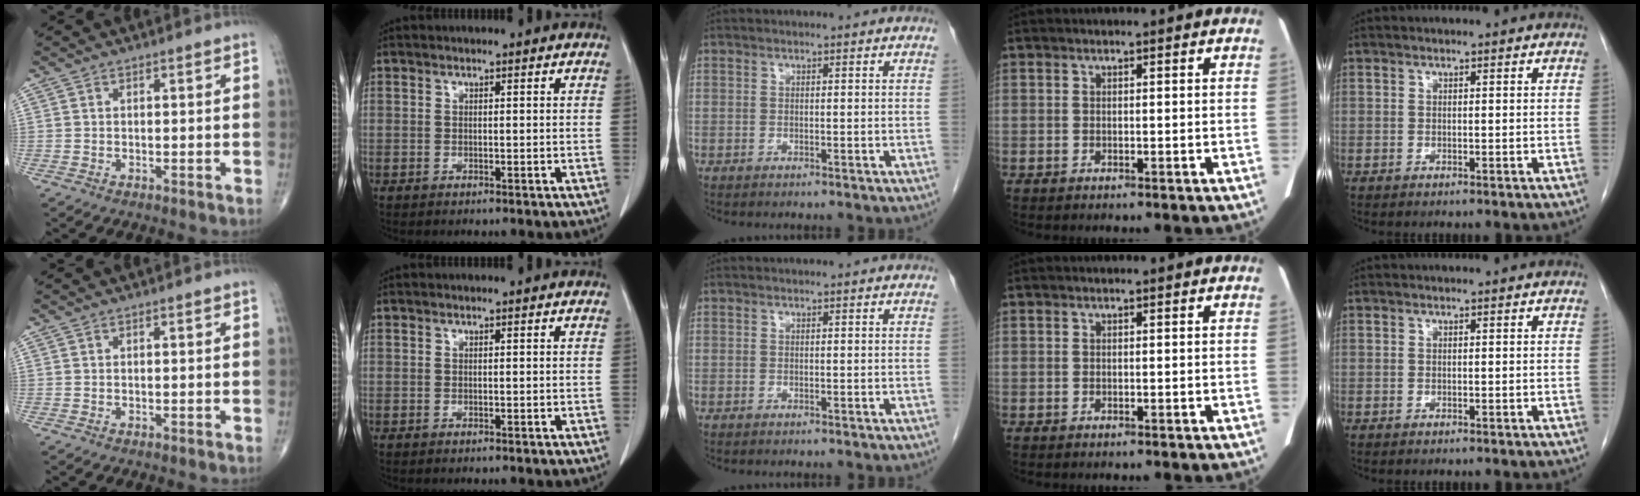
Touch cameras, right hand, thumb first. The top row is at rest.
{}